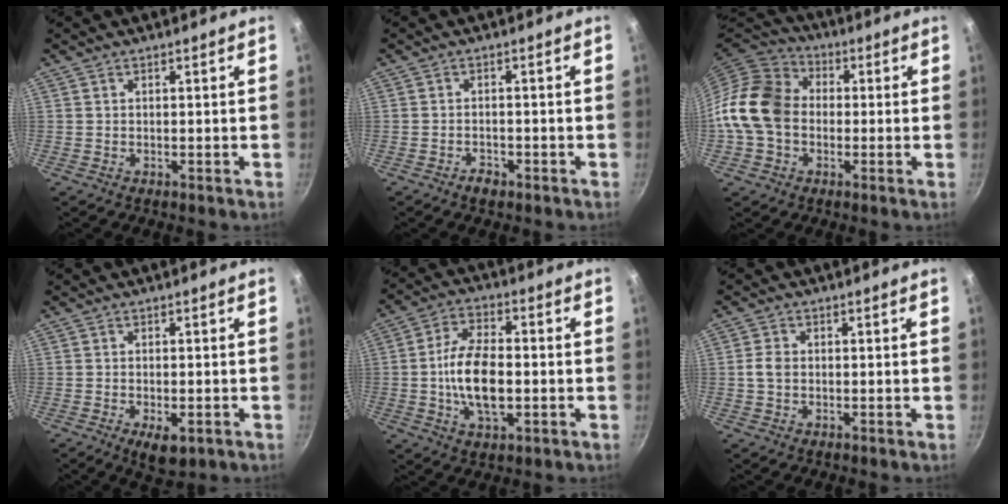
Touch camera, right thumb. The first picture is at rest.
{"total": 2.3, "force": [-1.6, 1.2, 1.1], "torque": [-0.015, 0.017, -0.025]}
{"total": 14.6, "force": [-0.7, 11.4, 9.0], "torque": [-0.145, 0.030, -0.032]}
{"total": 5.3, "force": [-2.1, 2.4, 4.2], "torque": [-0.056, 0.003, -0.025]}
{"total": 12.6, "force": [-1.5, 6.5, 10.7], "torque": [-0.192, 0.022, -0.032]}
{"total": 2.8, "force": [-0.2, 2.2, 1.8], "torque": [-0.032, 0.008, -0.006]}